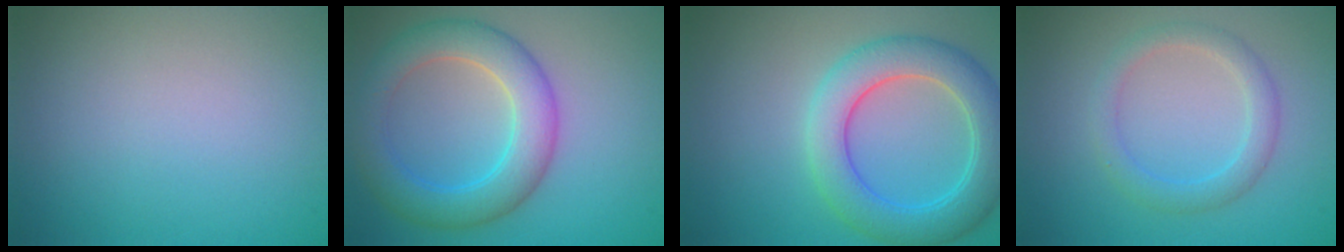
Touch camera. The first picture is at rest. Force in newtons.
{"total": 5.9, "press": 5.9, "slide": 0.0}
{"total": 6.1, "press": 6.1, "slide": 0.2}
{"total": 2.5, "press": 2.5, "slide": 0.2}